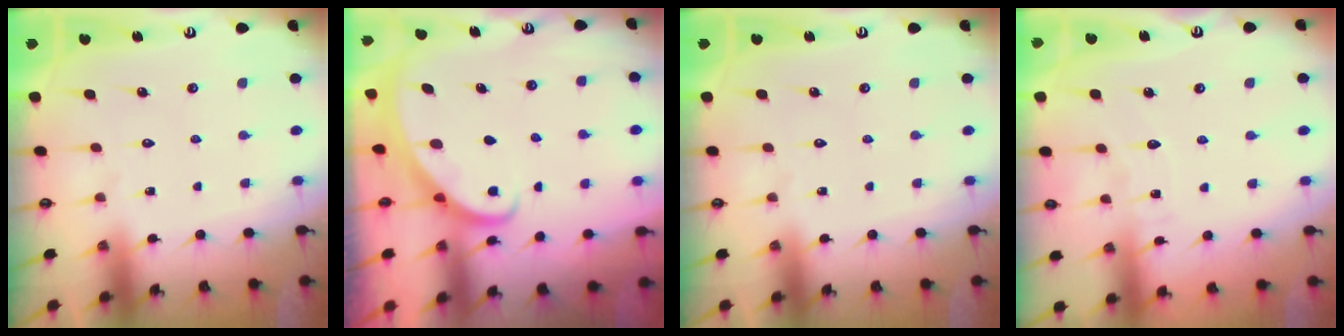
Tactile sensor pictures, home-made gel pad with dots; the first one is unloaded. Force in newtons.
{"total": 2.7, "press": 2.7, "slide": 0.1}
{"total": 0.0}
{"total": 4.4, "press": 4.4, "slide": 0.5}